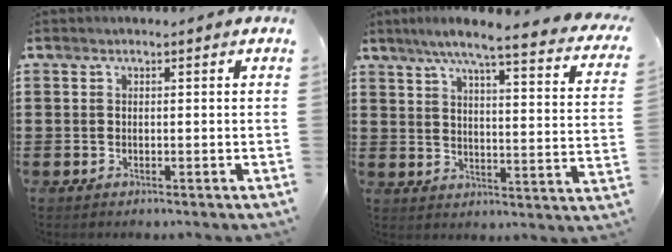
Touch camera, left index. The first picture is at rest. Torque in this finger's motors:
{"motor_torque": [0.15, -1.37, 0.75, 0.19]}